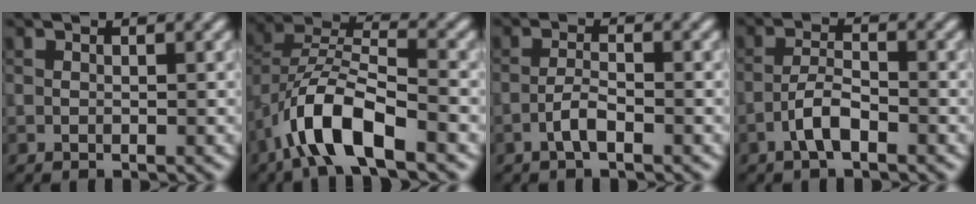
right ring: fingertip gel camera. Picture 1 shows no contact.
{"total": 7.8, "force": [-4.2, 2.9, 5.9], "torque": [-0.109, 0.005, -0.084]}
{"total": 1.9, "force": [-1.1, 0.4, 1.5], "torque": [-0.033, 0.005, -0.025]}
{"total": 2.8, "force": [-1.6, 0.8, 2.1], "torque": [-0.045, 0.008, -0.036]}